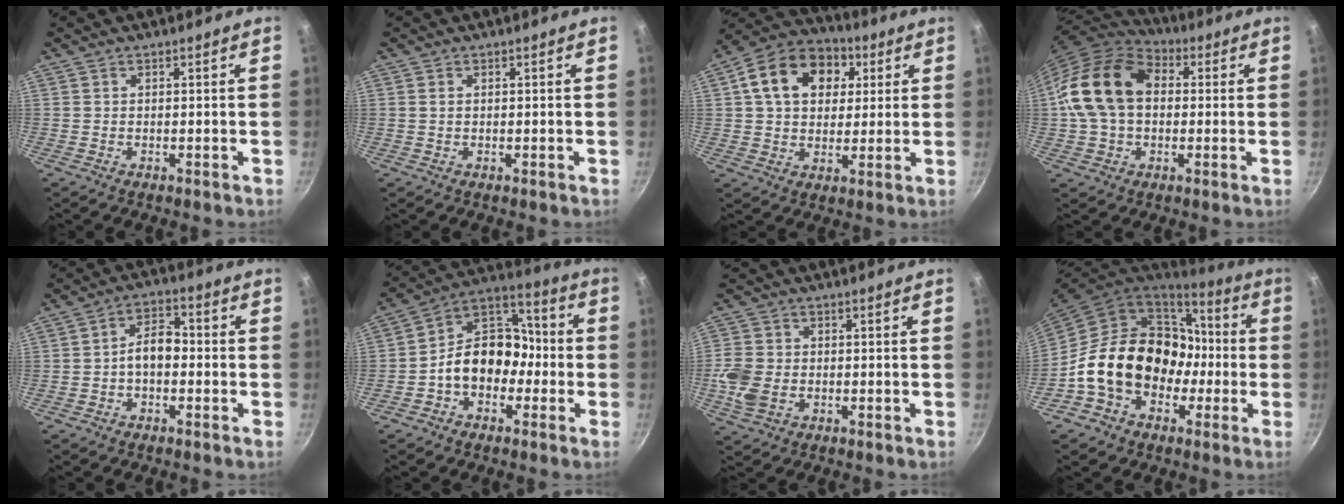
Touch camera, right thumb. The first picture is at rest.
{"total": 0.8, "force": [0.2, 0.6, 0.6], "torque": [-0.011, 0.002, 0.003]}
{"total": 16.4, "force": [4.8, 12.0, 10.0], "torque": [-0.150, 0.018, 0.065]}
{"total": 17.4, "force": [1.5, 12.5, 12.0], "torque": [-0.202, 0.031, 0.015]}
{"total": 6.2, "force": [-1.0, 3.9, 4.8], "torque": [-0.056, 0.028, -0.026]}
{"total": 13.8, "force": [-3.2, 10.5, 8.3], "torque": [-0.077, 0.060, -0.072]}
{"total": 6.9, "force": [-1.5, 5.2, 4.3], "torque": [-0.091, 0.007, -0.031]}
{"total": 20.3, "force": [-2.9, 15.9, 12.3], "torque": [-0.168, 0.061, -0.039]}